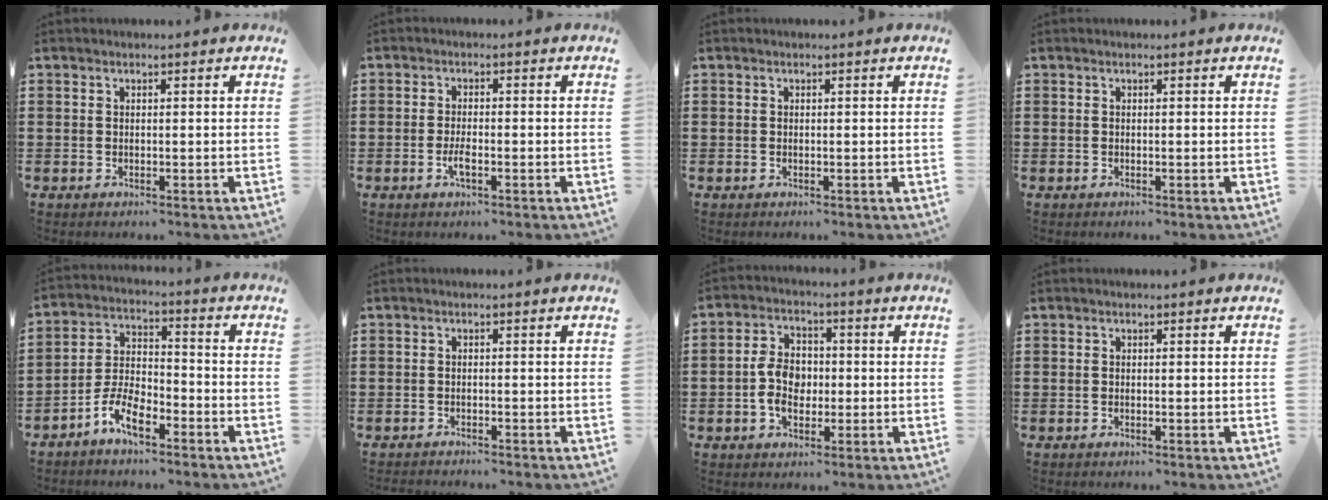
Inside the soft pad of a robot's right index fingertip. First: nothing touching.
{"total": 2.4, "force": [-1.0, 0.6, 2.1], "torque": [-0.047, -0.006, -0.018]}
{"total": 0.0}
{"total": 0.0}
{"total": 7.0, "force": [-4.4, 2.9, 4.6], "torque": [-0.110, 0.005, -0.089]}
{"total": 0.9, "force": [-0.9, 0.0, -0.1], "torque": [0.000, 0.002, -0.020]}
{"total": 6.0, "force": [-1.0, 4.0, 4.3], "torque": [-0.099, 0.005, -0.021]}
{"total": 0.0}